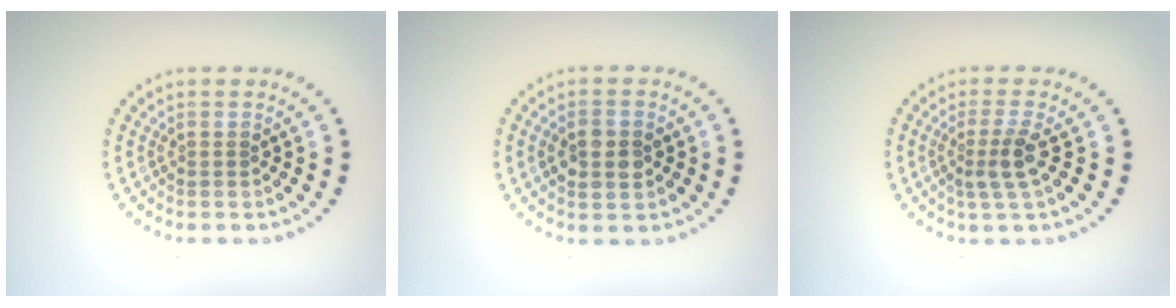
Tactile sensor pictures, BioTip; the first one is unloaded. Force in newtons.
{"total": 2.8, "press": 2.8, "slide": 0.2}
{"total": 2.4, "press": 1.7, "slide": 1.7}